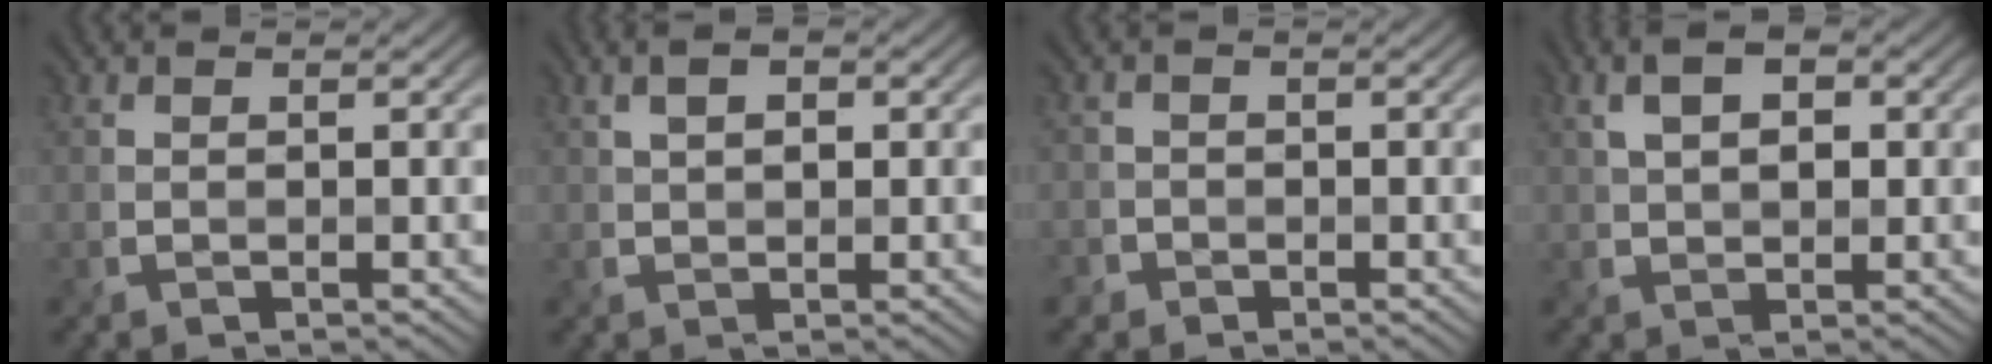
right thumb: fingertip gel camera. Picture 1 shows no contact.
{"total": 3.1, "force": [1.2, 1.7, 2.4], "torque": [-0.043, 0.007, 0.012]}
{"total": 2.3, "force": [-1.1, 2.0, -0.3], "torque": [0.019, 0.004, -0.037]}
{"total": 5.2, "force": [1.8, 2.9, 3.9], "torque": [-0.073, 0.010, 0.018]}